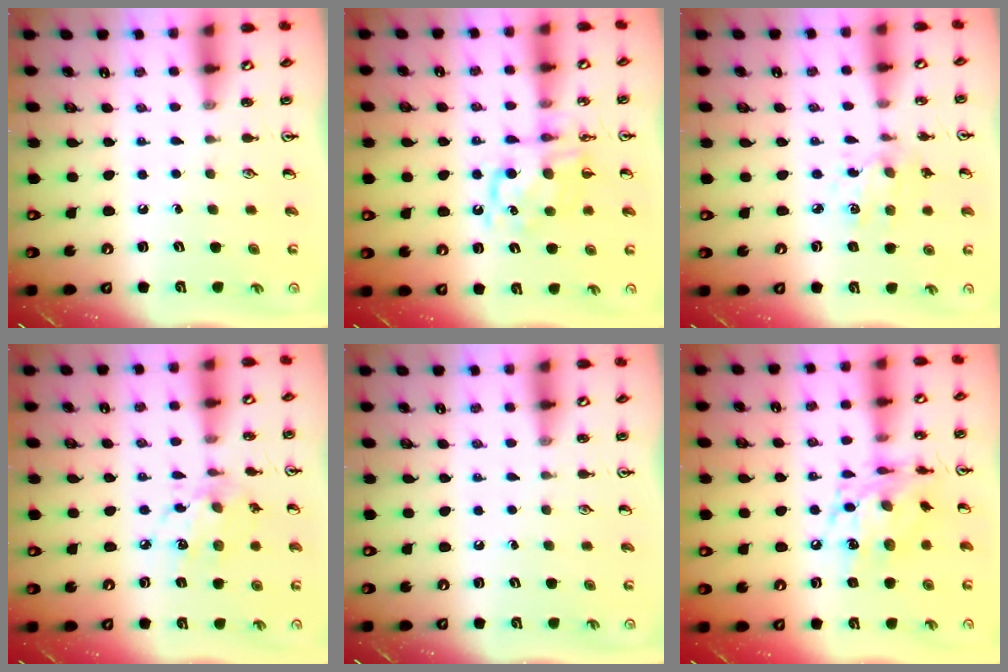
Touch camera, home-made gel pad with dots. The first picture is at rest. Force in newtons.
{"total": 10.3, "press": 10.3, "slide": 0.3}
{"total": 2.1, "press": 2.1, "slide": 0.4}
{"total": 10.0, "press": 10.0, "slide": 0.5}
{"total": 0.0}
{"total": 12.8, "press": 12.7, "slide": 0.9}